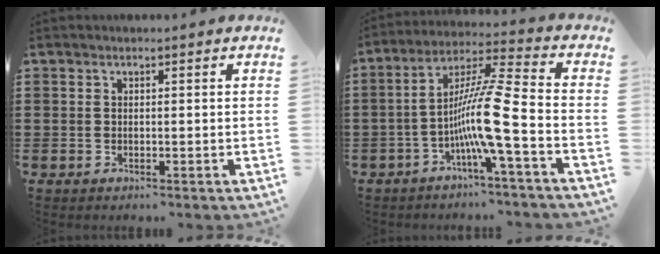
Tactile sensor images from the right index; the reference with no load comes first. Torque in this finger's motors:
{"motor_torque": [2.14, 0.00, 0.49, 0.21]}